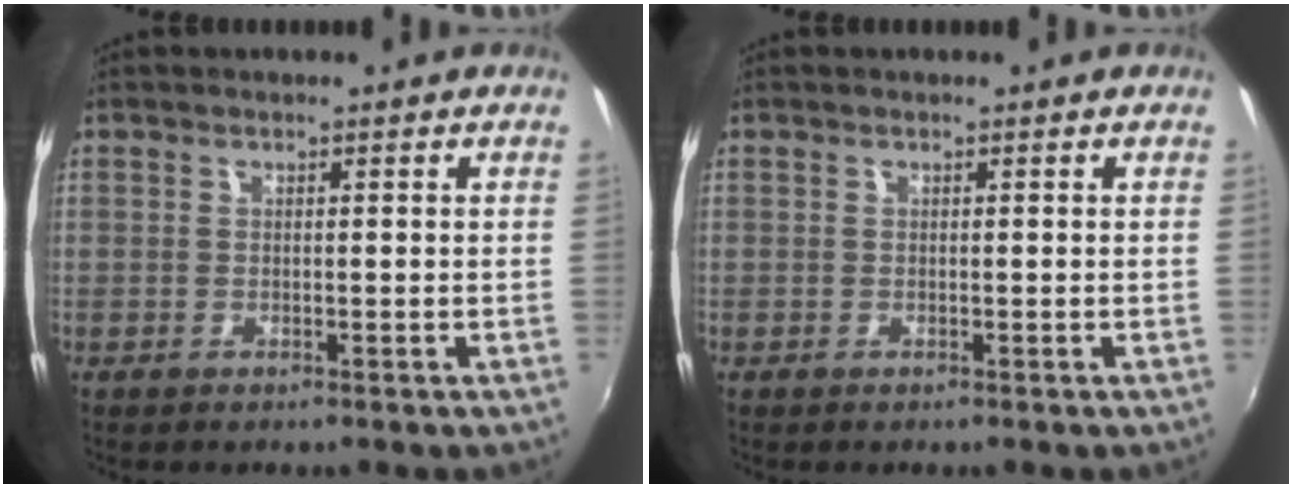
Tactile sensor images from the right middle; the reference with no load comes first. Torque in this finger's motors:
{"motor_torque": [0.00, 0.00, 0.00, 0.00]}